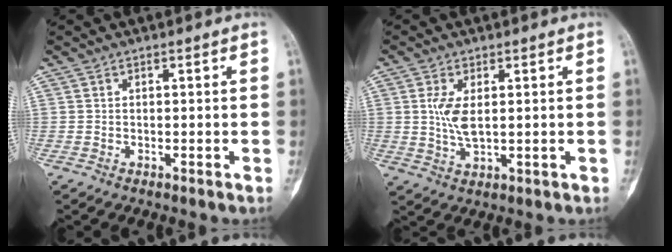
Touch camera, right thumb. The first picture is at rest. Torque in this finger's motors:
{"motor_torque": [0.93, 0.92, 0.93, 0.30, 0.26]}